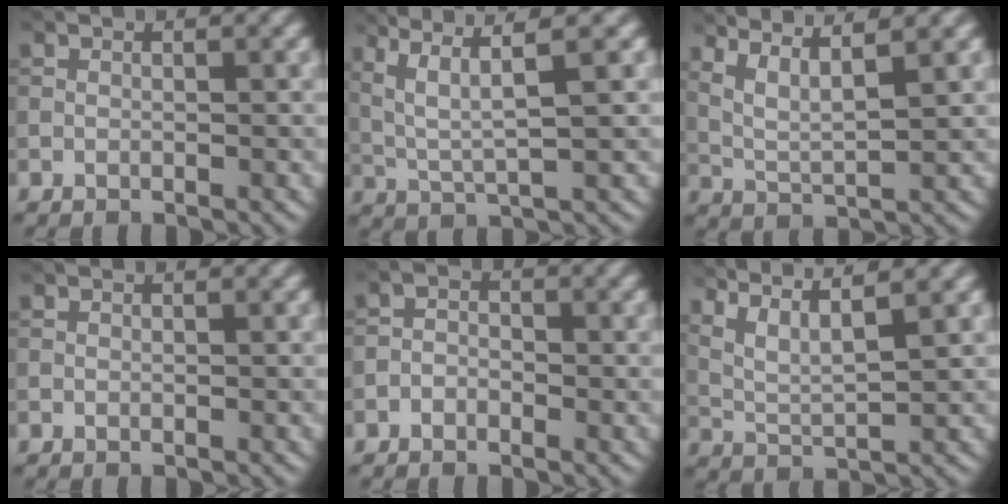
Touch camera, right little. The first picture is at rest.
{"total": 5.6, "force": [2.8, 0.8, 4.8], "torque": [-0.101, 0.009, 0.063]}
{"total": 5.3, "force": [3.7, 1.0, 3.6], "torque": [-0.069, 0.015, 0.054]}
{"total": 0.0}
{"total": 1.4, "force": [-0.8, 1.0, 0.6], "torque": [-0.009, 0.006, -0.019]}
{"total": 7.1, "force": [5.2, 1.6, 4.5], "torque": [-0.083, 0.025, 0.070]}